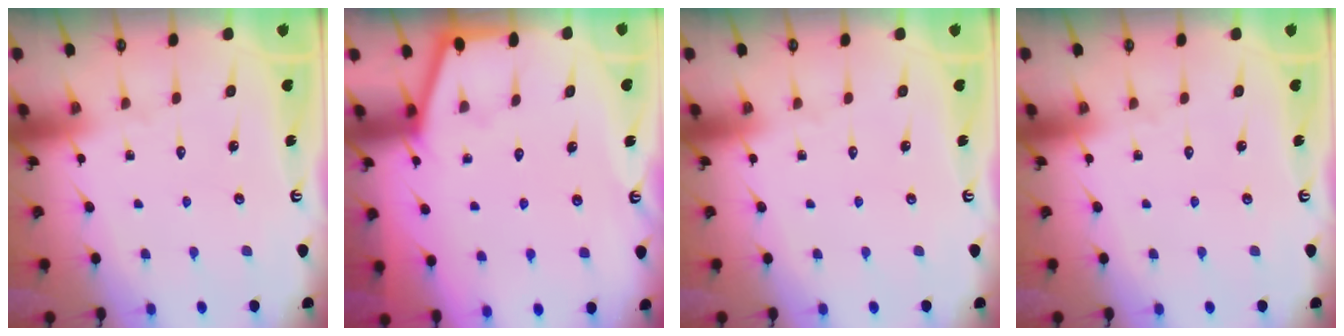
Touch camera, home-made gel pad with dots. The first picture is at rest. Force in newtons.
{"total": 1.5, "press": 1.4, "slide": 0.2}
{"total": 0.0}
{"total": 0.0}